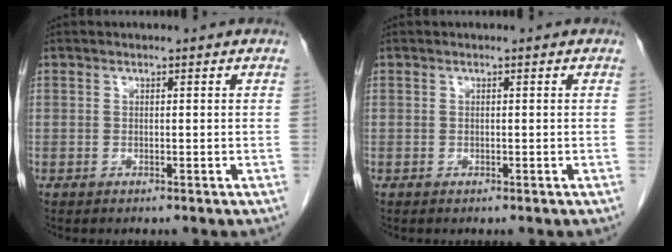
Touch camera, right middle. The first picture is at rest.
{"total": 0.0}